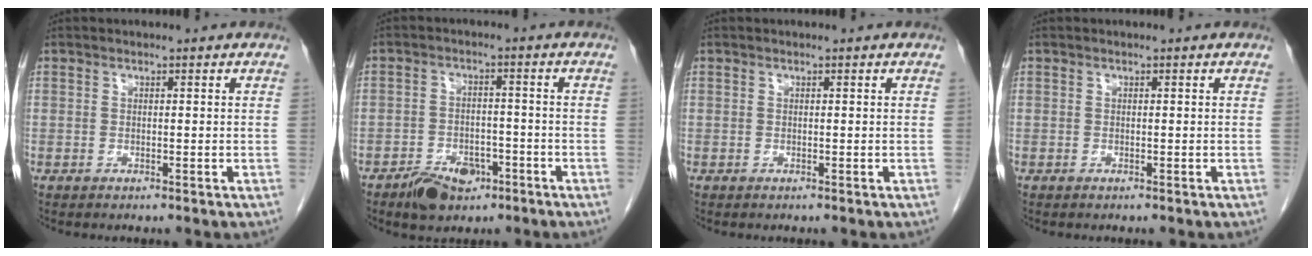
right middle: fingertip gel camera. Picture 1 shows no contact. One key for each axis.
{"total": 6.2, "fx": -4.0, "fy": 3.5, "fz": 3.1, "tx": -0.052, "ty": 0.004, "tz": -0.059}
{"total": 0.0}
{"total": 0.0}